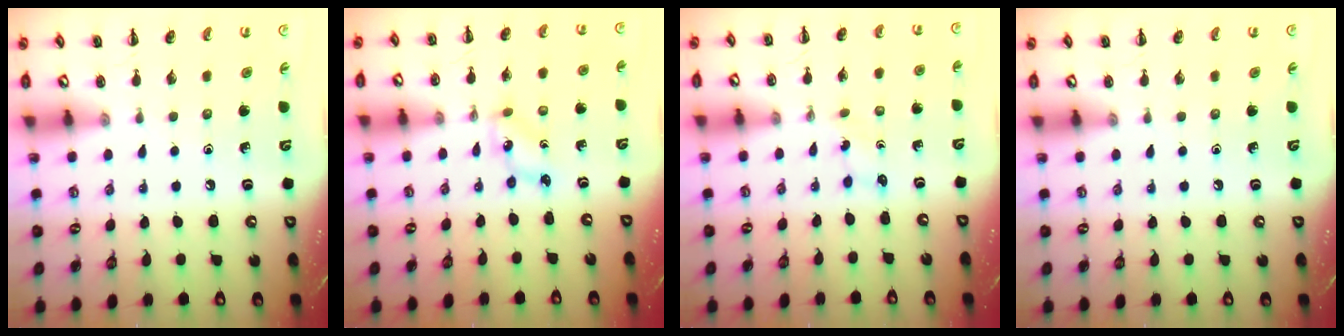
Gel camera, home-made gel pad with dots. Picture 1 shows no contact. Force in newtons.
{"total": 1.9, "press": 1.9, "slide": 0.3}
{"total": 2.2, "press": 2.1, "slide": 0.8}
{"total": 0.0}